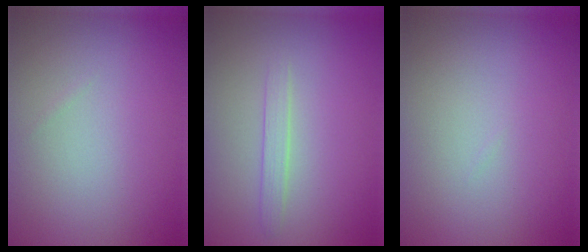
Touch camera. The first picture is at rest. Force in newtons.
{"total": 1.2, "press": 1.2, "slide": 0.1}
{"total": 0.0}